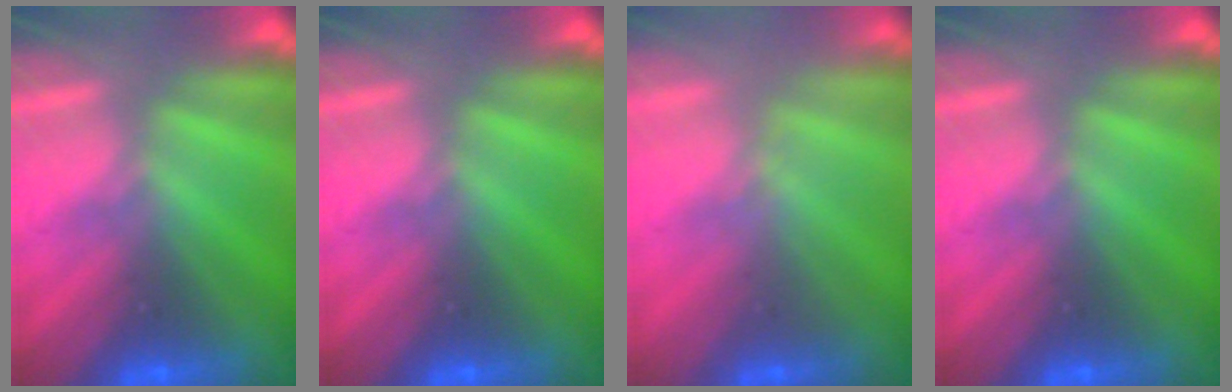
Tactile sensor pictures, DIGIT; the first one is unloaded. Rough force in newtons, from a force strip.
{"total": 0.0}
{"total": 2.1}
{"total": 0.0}